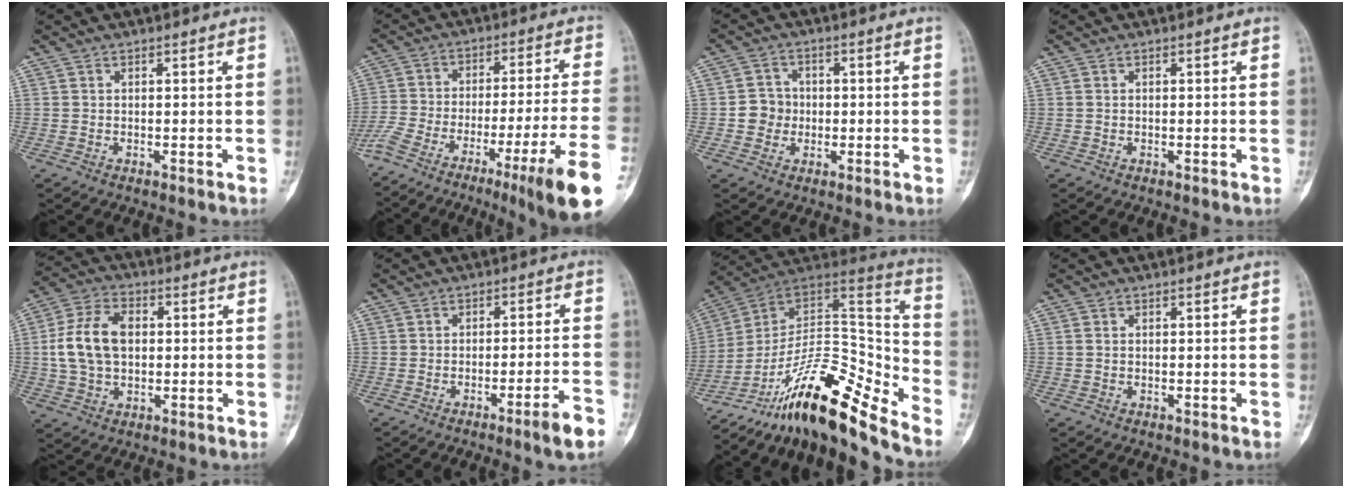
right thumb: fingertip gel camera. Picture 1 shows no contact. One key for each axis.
{"total": 22.0, "fx": -12.6, "fy": 1.6, "fz": 18.0, "tx": -0.272, "ty": 0.048, "tz": -0.202}
{"total": 4.6, "fx": -0.6, "fy": 4.4, "fz": 1.3, "tx": 0.003, "ty": 0.010, "tz": -0.015}
{"total": 0.0}
{"total": 12.0, "fx": 0.8, "fy": 8.0, "fz": 8.8, "tx": -0.165, "ty": 0.016, "tz": 0.014}
{"total": 5.8, "fx": -3.6, "fy": 0.0, "fz": 4.5, "tx": -0.069, "ty": 0.020, "tz": -0.056}
{"total": 22.4, "fx": -17.0, "fy": 5.1, "fz": 13.6, "tx": -0.201, "ty": 0.120, "tz": -0.292}
{"total": 0.5, "fx": 0.0, "fy": 0.4, "fz": 0.3, "tx": -0.007, "ty": 0.001, "tz": 0.000}